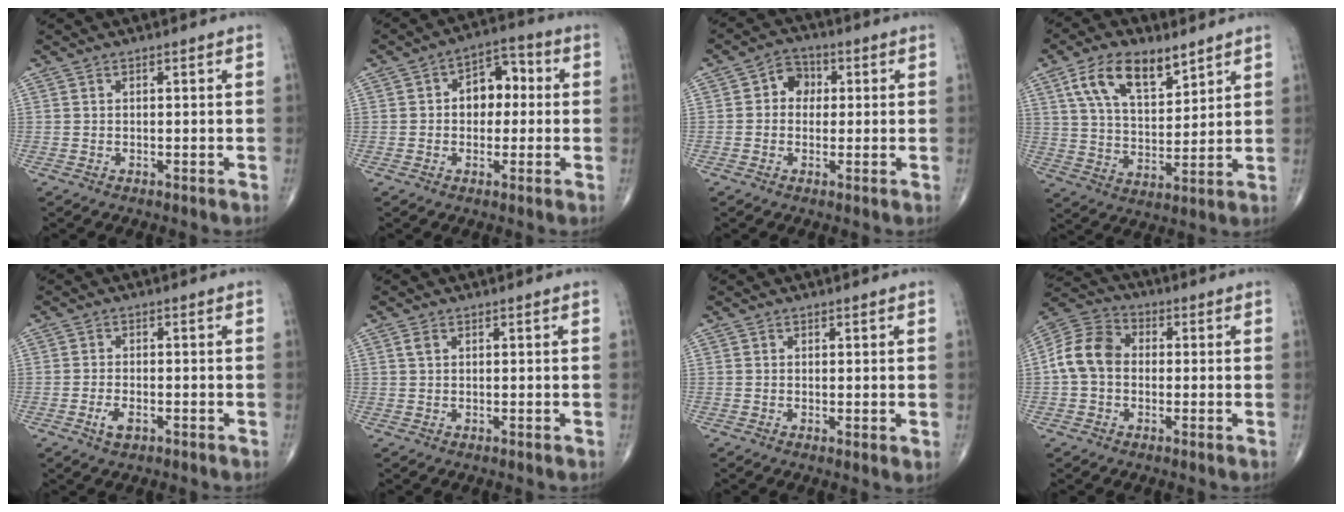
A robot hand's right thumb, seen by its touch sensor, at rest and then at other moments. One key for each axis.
{"total": 8.3, "fx": 0.6, "fy": 5.8, "fz": 5.9, "tx": -0.051, "ty": 0.027, "tz": 0.000}
{"total": 5.1, "fx": 0.6, "fy": 4.3, "fz": 2.7, "tx": -0.012, "ty": 0.013, "tz": 0.000}
{"total": 13.2, "fx": 7.4, "fy": 6.4, "fz": 8.8, "tx": -0.136, "ty": -0.028, "tz": 0.140}
{"total": 3.0, "fx": -1.4, "fy": 1.5, "fz": 2.2, "tx": -0.043, "ty": 0.004, "tz": -0.024}
{"total": 1.2, "fx": 0.5, "fy": 0.8, "fz": 0.8, "tx": -0.019, "ty": 0.005, "tz": 0.011}
{"total": 1.4, "fx": 0.2, "fy": 0.5, "fz": 1.2, "tx": -0.023, "ty": -0.008, "tz": 0.001}
{"total": 9.7, "fx": -0.2, "fy": 7.5, "fz": 6.1, "tx": -0.109, "ty": 0.032, "tz": -0.017}